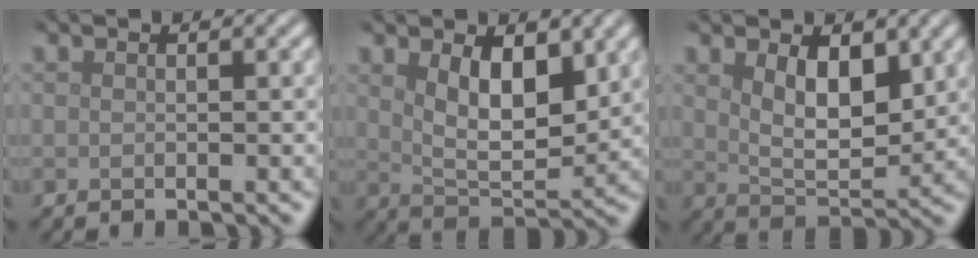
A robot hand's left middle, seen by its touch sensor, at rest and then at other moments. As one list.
[{"total": 5.8, "force": [2.2, 2.7, 4.6], "torque": [-0.083, -0.010, 0.043]}, {"total": 5.1, "force": [2.0, 2.5, 4.0], "torque": [-0.075, -0.010, 0.038]}]